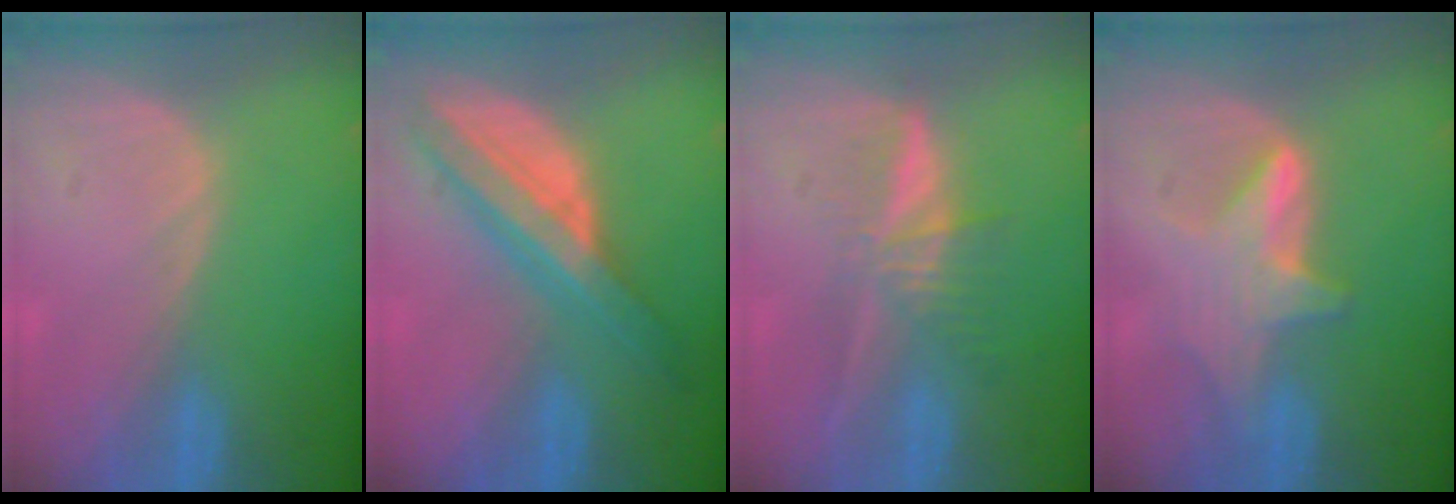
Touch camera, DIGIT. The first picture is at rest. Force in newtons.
{"total": 8.5, "press": 8.5, "slide": 0.4}
{"total": 5.9, "press": 5.5, "slide": 2.0}
{"total": 6.0, "press": 6.0, "slide": 0.6}